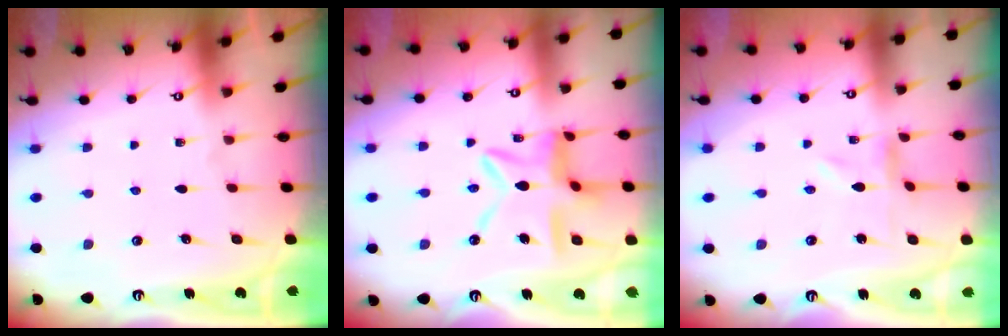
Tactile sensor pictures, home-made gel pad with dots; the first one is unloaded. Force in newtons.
{"total": 12.0, "press": 12.0, "slide": 1.0}
{"total": 0.0}